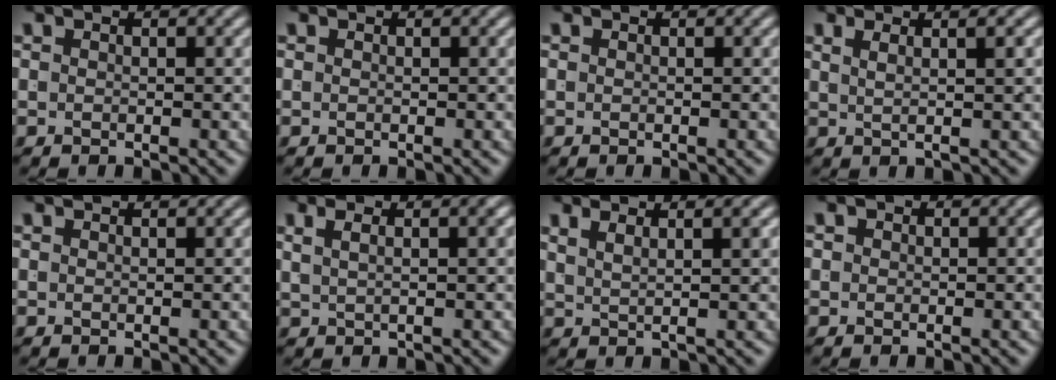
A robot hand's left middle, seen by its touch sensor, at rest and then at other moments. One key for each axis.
{"total": 0.0}
{"total": 0.0}
{"total": 2.1, "fx": 0.9, "fy": -1.3, "fz": 1.4, "tx": -0.014, "ty": -0.001, "tz": 0.025}
{"total": 0.9, "fx": 0.6, "fy": -0.6, "fz": -0.1, "tx": 0.011, "ty": 0.000, "tz": 0.011}
{"total": 2.3, "fx": 1.2, "fy": -0.3, "fz": 1.9, "tx": -0.015, "ty": 0.008, "tz": 0.028}
{"total": 2.4, "fx": 1.7, "fy": -0.6, "fz": 1.6, "tx": -0.015, "ty": 0.000, "tz": 0.041}
{"total": 1.2, "fx": 0.2, "fy": 1.1, "fz": 0.3, "tx": -0.013, "ty": -0.007, "tz": 0.005}